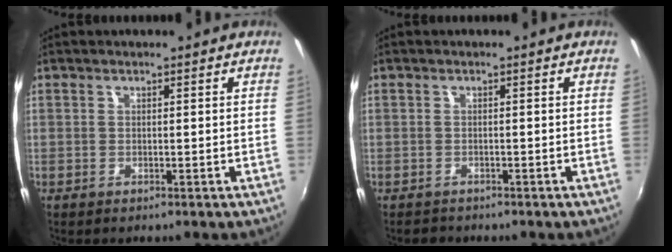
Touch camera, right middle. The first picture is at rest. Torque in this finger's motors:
{"motor_torque": [0.32, -0.29, 0.00, 0.00]}